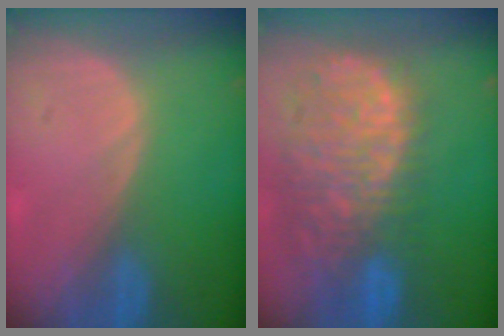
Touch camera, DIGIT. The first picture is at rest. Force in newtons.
{"total": 13.5, "press": 11.1, "slide": 7.6}